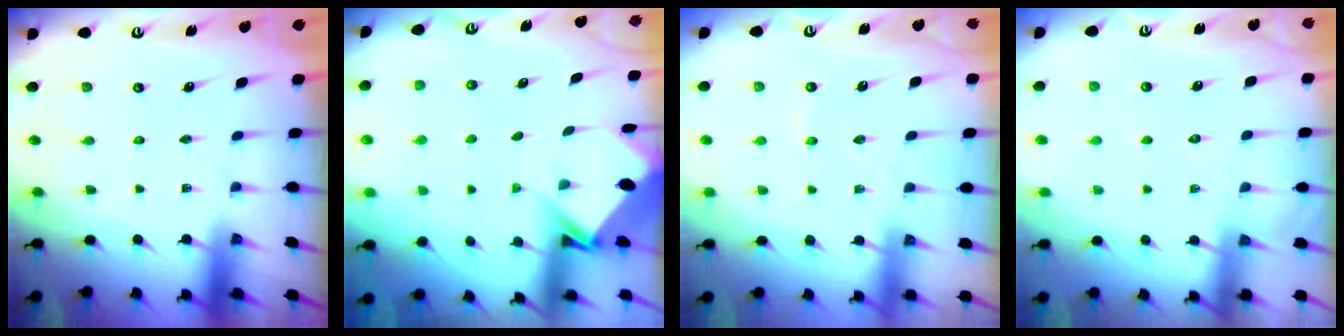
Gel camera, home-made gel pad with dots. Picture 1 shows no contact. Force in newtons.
{"total": 3.8, "press": 3.8, "slide": 0.2}
{"total": 2.0, "press": 2.0, "slide": 0.3}
{"total": 4.5, "press": 4.5, "slide": 0.6}